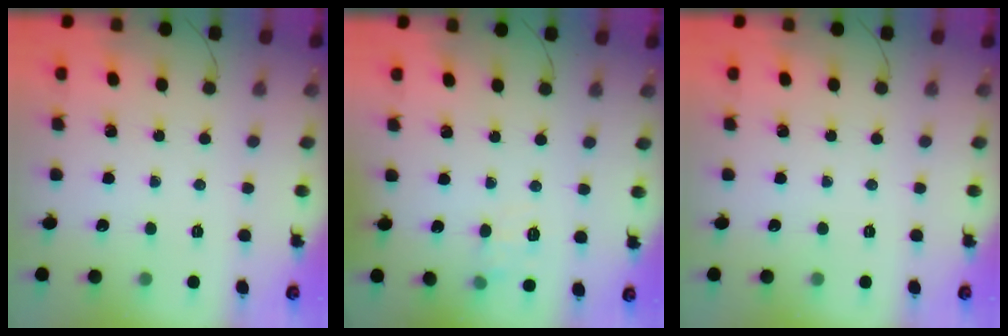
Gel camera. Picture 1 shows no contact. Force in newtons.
{"total": 7.7, "press": 7.5, "slide": 1.6}
{"total": 0.0}